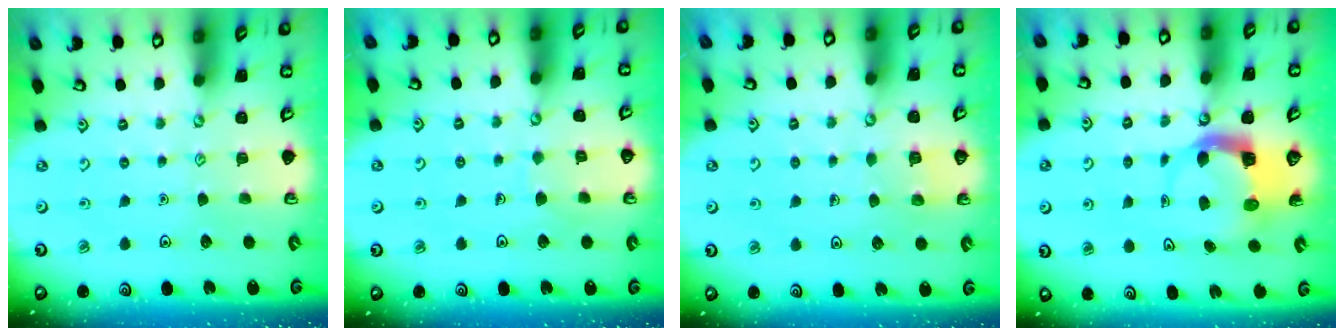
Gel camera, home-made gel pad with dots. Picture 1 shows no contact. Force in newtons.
{"total": 4.9, "press": 4.8, "slide": 0.3}
{"total": 2.7, "press": 2.7, "slide": 0.1}
{"total": 5.3, "press": 5.3, "slide": 0.6}